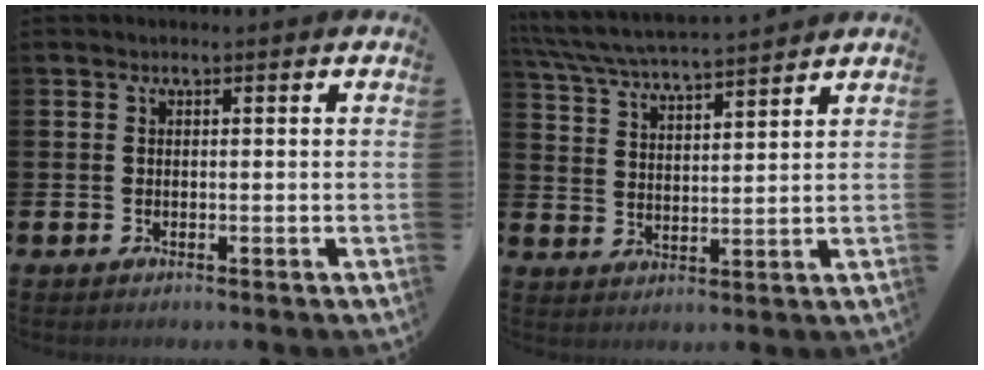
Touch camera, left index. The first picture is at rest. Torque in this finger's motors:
{"motor_torque": [0.26, -0.97, 0.84, 0.21]}